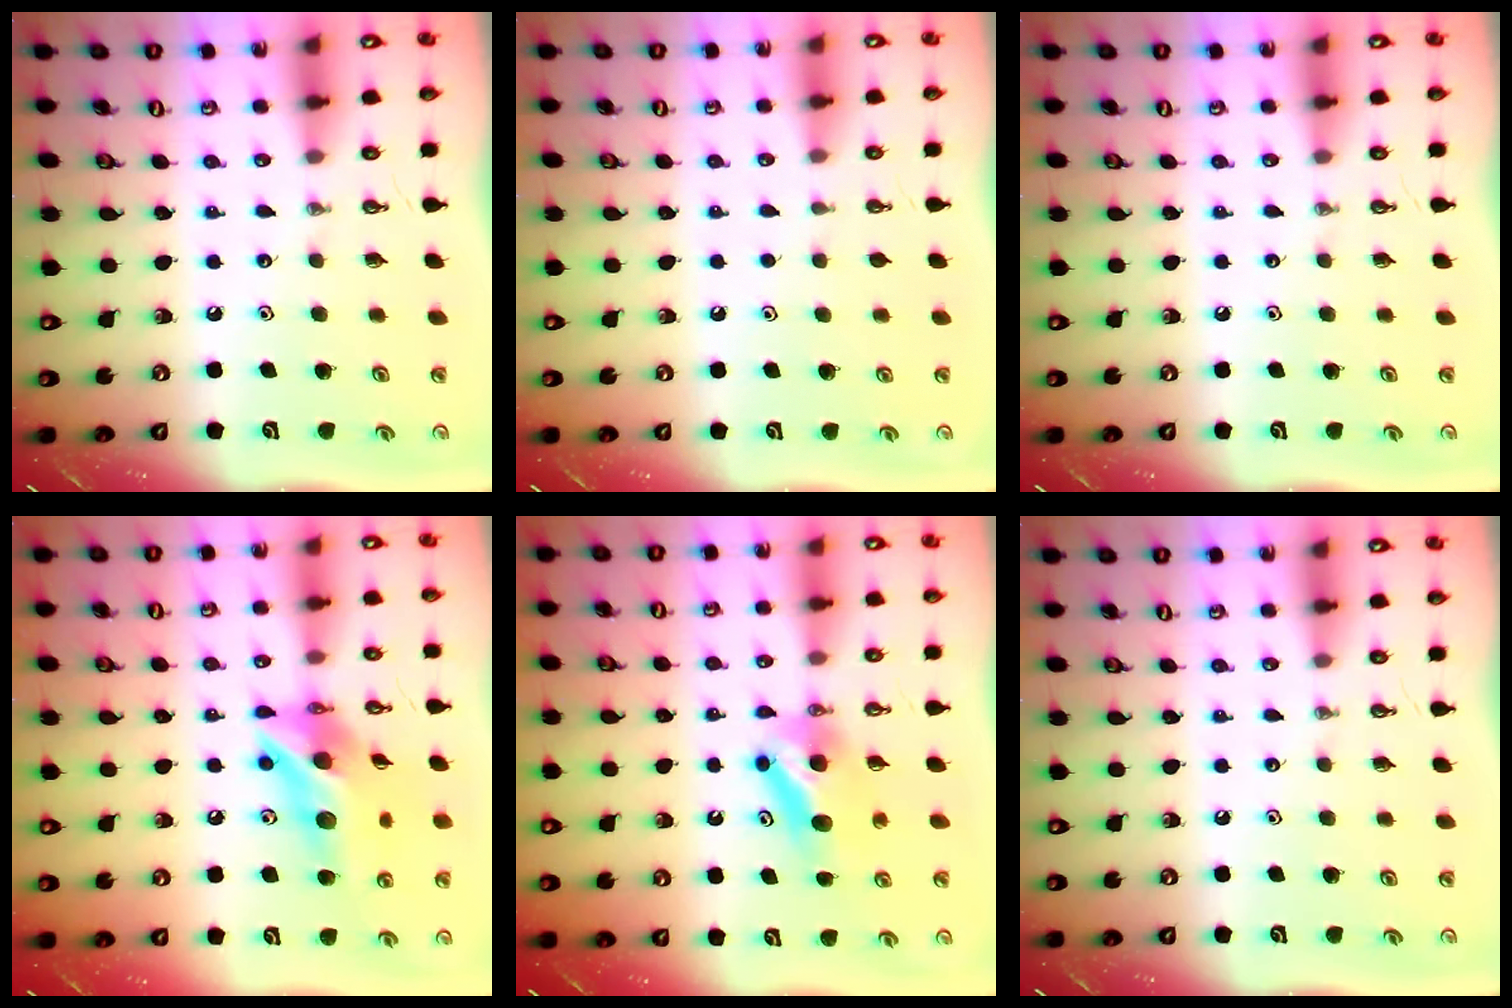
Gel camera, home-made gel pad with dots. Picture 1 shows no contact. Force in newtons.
{"total": 1.2, "press": 0.5, "slide": 1.0}
{"total": 0.0}
{"total": 14.5, "press": 14.5, "slide": 1.3}
{"total": 7.8, "press": 6.6, "slide": 4.1}
{"total": 0.0}